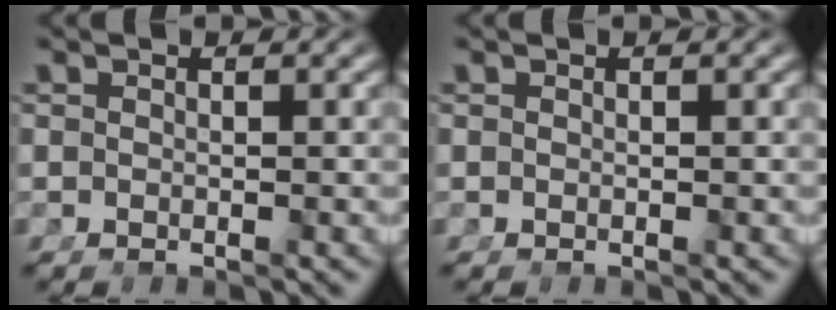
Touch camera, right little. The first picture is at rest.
{"total": 0.0}